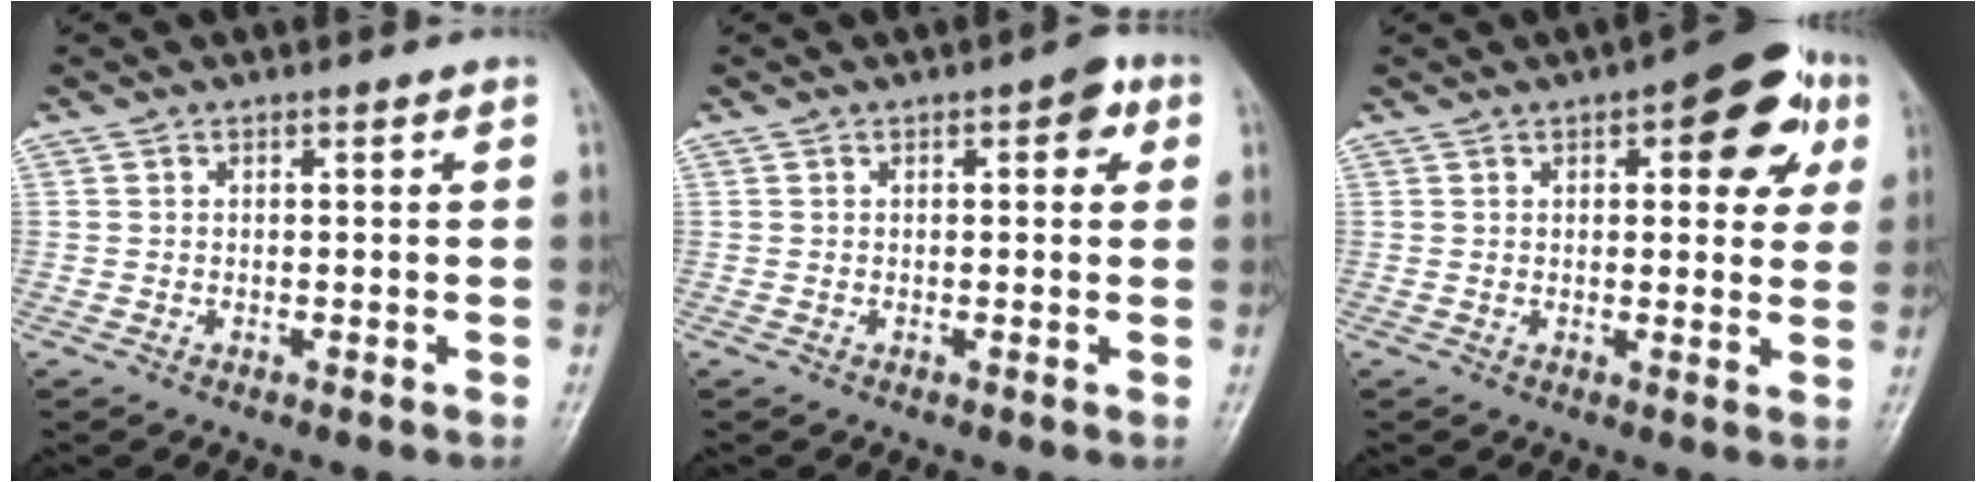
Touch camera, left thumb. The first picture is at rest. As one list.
[{"total": 3.6, "force": [1.3, 1.7, 2.9], "torque": [-0.020, 0.003, 0.007]}, {"total": 11.9, "force": [4.9, 5.3, 9.5], "torque": [-0.072, -0.003, 0.050]}]